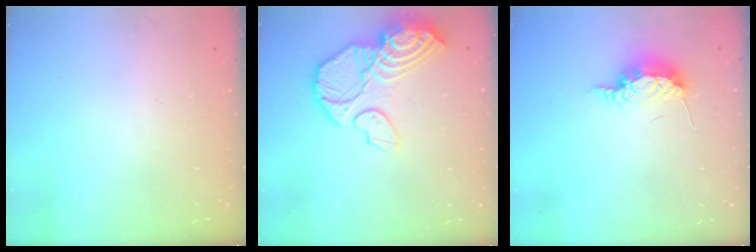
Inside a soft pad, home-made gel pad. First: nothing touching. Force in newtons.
{"total": 19.3, "press": 19.2, "slide": 2.0}
{"total": 7.5, "press": 7.2, "slide": 2.0}